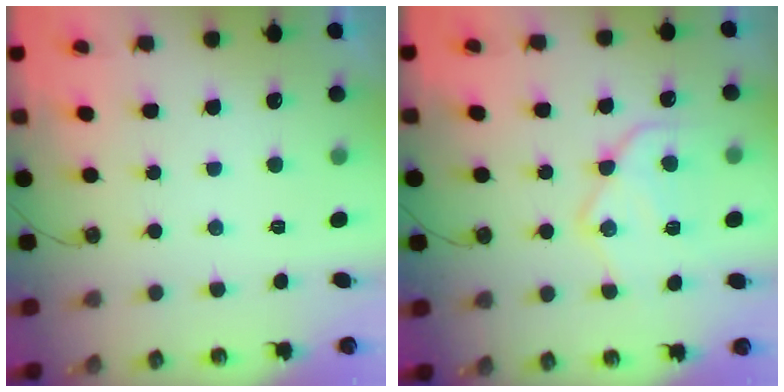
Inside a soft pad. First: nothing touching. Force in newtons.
{"total": 15.8, "press": 15.7, "slide": 1.7}